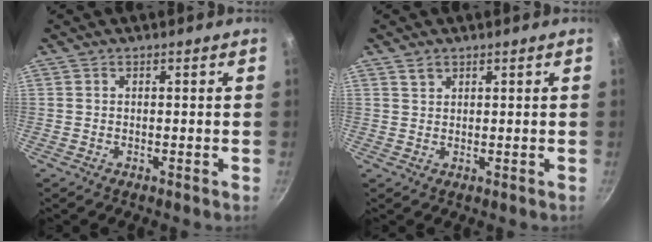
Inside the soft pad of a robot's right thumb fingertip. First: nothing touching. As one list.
[{"total": 1.6, "force": [1.0, 1.0, 0.6], "torque": [-0.006, -0.003, 0.020]}]